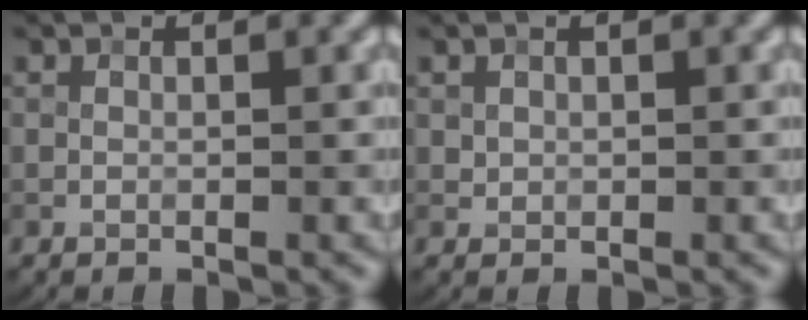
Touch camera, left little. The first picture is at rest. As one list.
[{"total": 0.7, "force": [0.3, 0.6, 0.2], "torque": [-0.005, -0.004, 0.011]}]